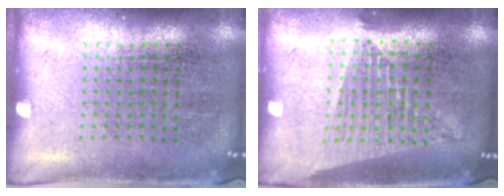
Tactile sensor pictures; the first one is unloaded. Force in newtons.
{"total": 1.8, "press": 1.6, "slide": 0.8}